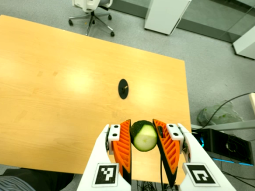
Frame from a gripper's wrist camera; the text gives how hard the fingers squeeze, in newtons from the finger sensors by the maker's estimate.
{"total": 9.5, "left": 8.7, "right": 10.3}